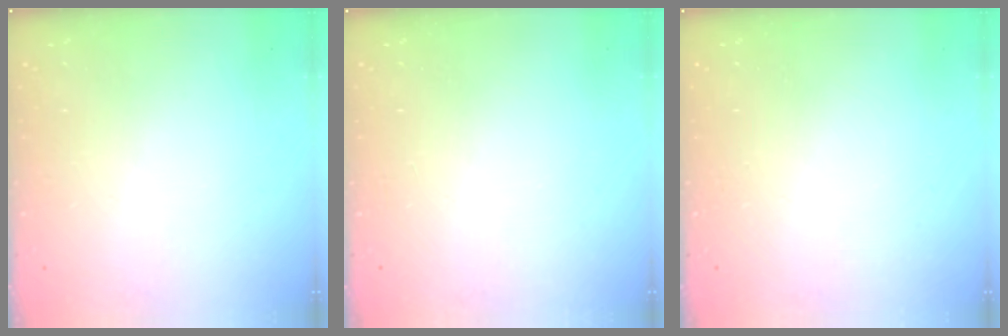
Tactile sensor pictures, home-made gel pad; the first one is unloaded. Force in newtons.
{"total": 0.0}
{"total": 0.0}